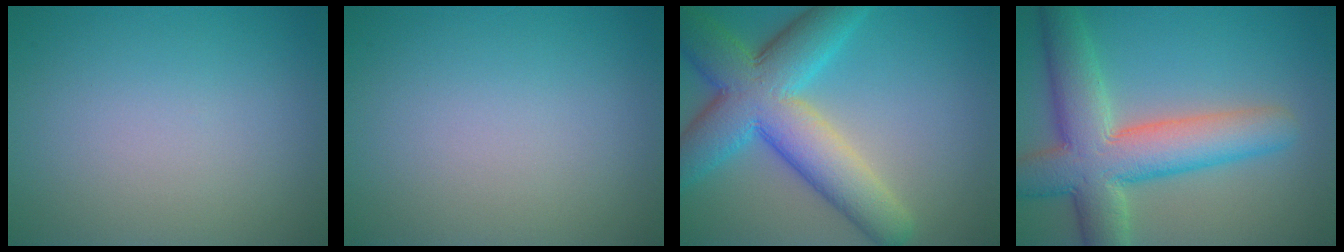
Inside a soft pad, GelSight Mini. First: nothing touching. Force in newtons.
{"total": 0.0}
{"total": 10.4, "press": 10.4, "slide": 0.1}
{"total": 9.3, "press": 9.2, "slide": 0.5}